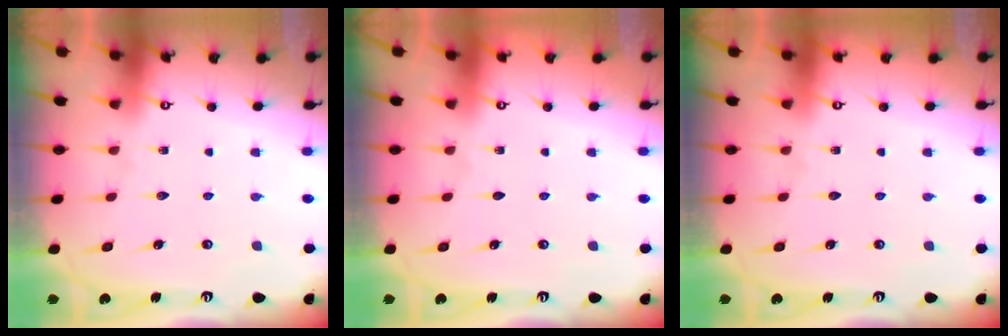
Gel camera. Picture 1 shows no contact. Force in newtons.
{"total": 0.0}
{"total": 0.0}